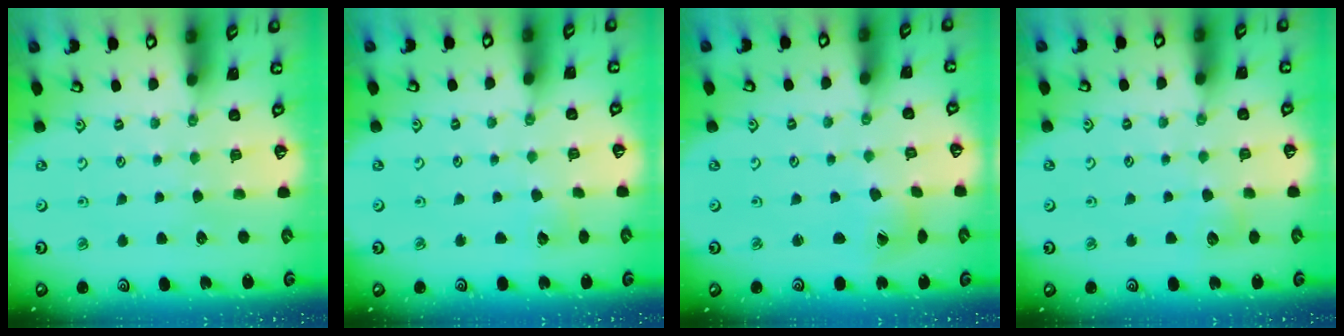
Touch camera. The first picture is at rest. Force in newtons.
{"total": 2.8, "press": 2.8, "slide": 0.2}
{"total": 3.0, "press": 3.0, "slide": 0.4}
{"total": 5.0, "press": 5.0, "slide": 0.5}